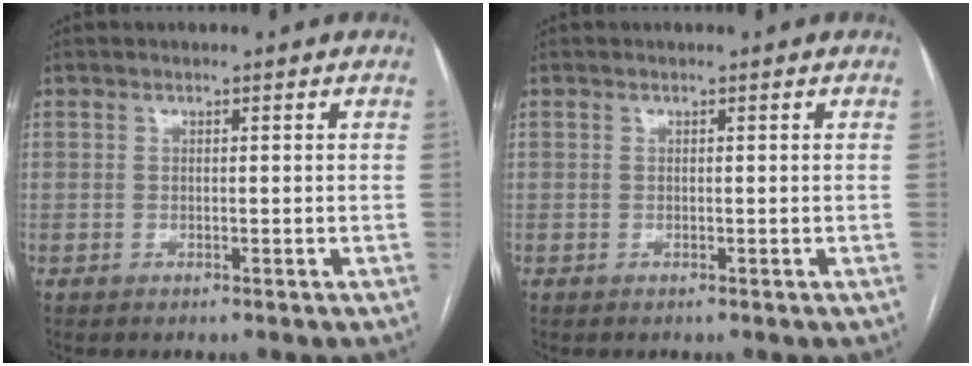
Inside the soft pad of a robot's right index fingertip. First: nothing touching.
{"total": 0.0}